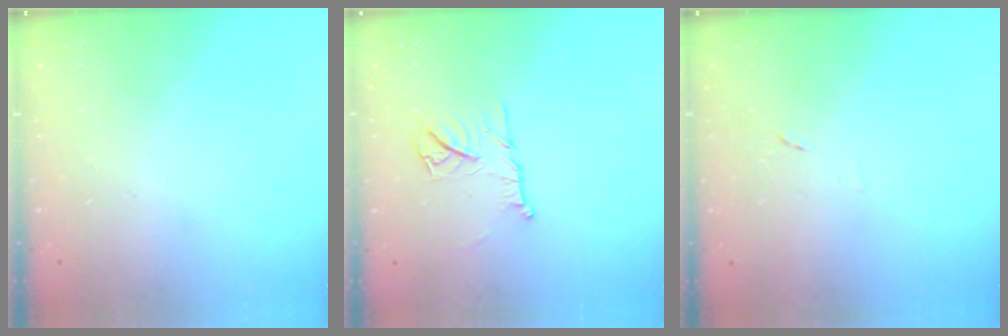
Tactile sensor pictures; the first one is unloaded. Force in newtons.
{"total": 11.4, "press": 11.4, "slide": 0.6}
{"total": 4.9, "press": 4.7, "slide": 1.1}